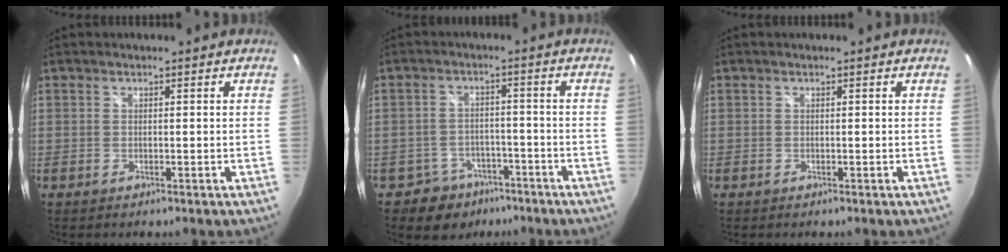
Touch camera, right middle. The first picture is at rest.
{"total": 6.7, "force": [-4.7, 4.8, 0.6], "torque": [-0.025, 0.021, -0.064]}
{"total": 0.0}